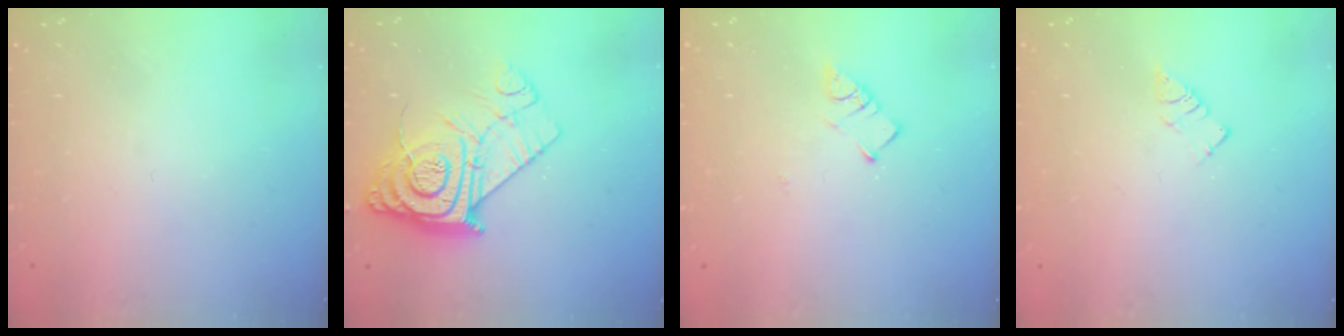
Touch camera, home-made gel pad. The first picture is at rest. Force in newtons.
{"total": 14.9, "press": 14.8, "slide": 1.0}
{"total": 3.7, "press": 3.7, "slide": 0.2}
{"total": 3.3, "press": 3.3, "slide": 0.3}